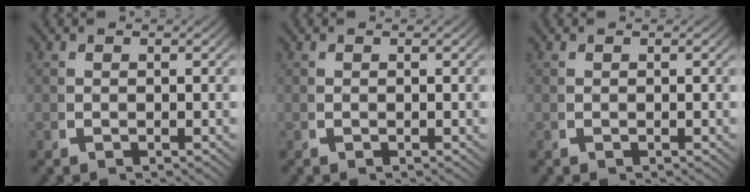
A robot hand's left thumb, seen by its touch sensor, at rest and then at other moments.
{"total": 0.0}
{"total": 0.0}